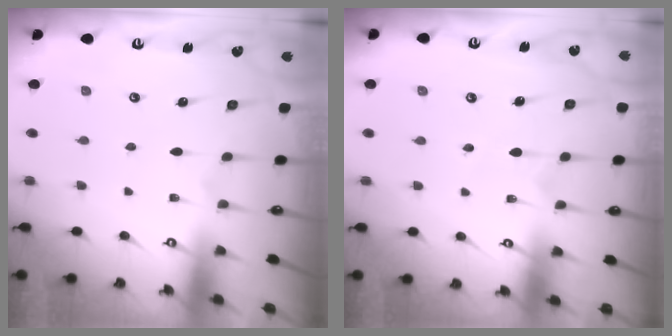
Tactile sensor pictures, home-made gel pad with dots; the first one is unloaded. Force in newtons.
{"total": 4.9, "press": 4.9, "slide": 0.3}